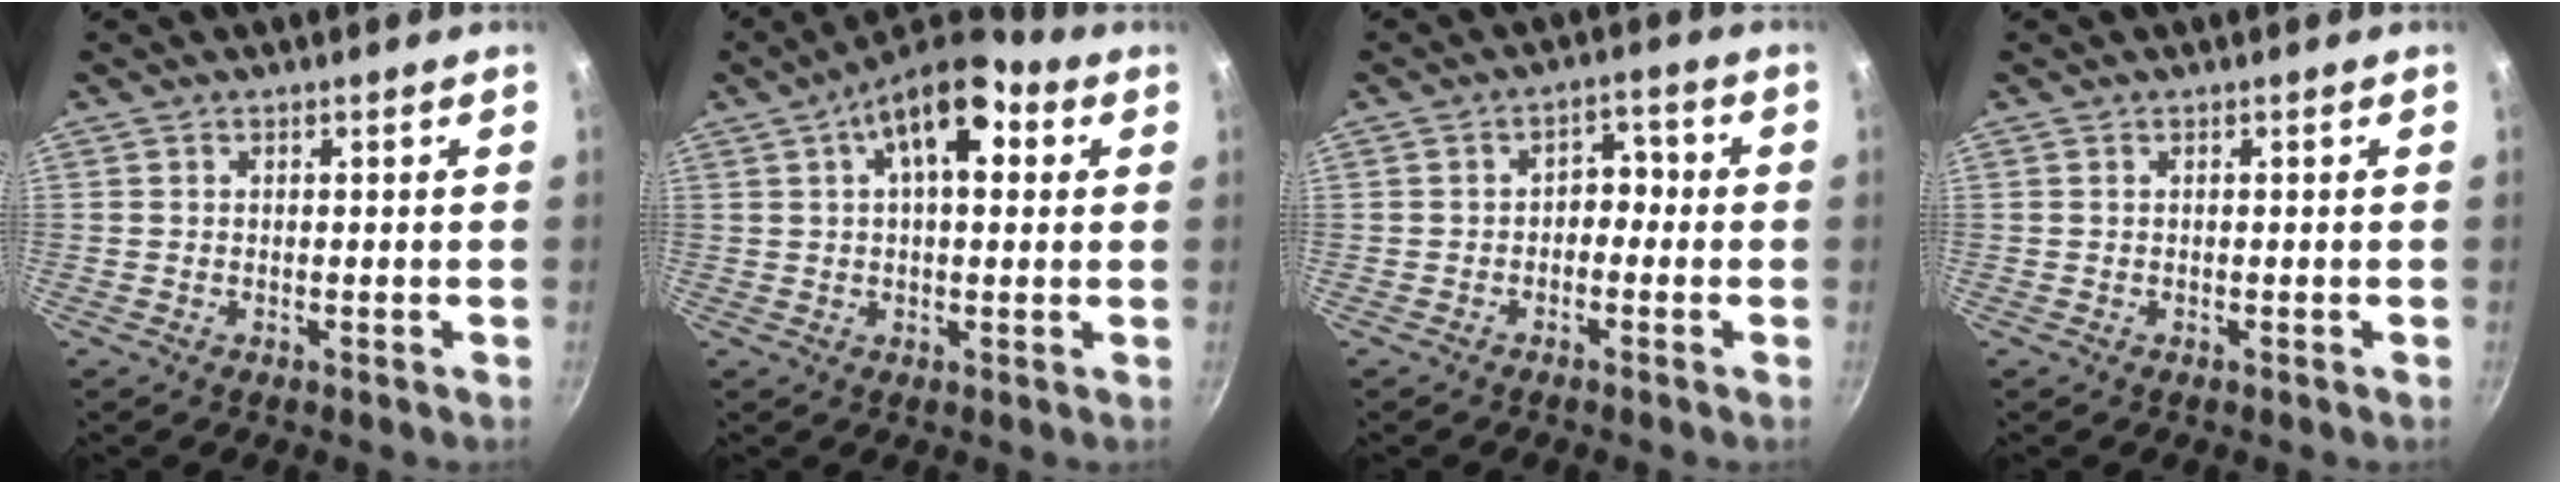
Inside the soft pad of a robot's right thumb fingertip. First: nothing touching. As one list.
[{"total": 13.4, "force": [4.4, 6.7, 10.7], "torque": [-0.134, 0.016, 0.056]}, {"total": 3.9, "force": [-0.8, 2.9, 2.5], "torque": [-0.003, 0.018, -0.022]}, {"total": 0.0}]